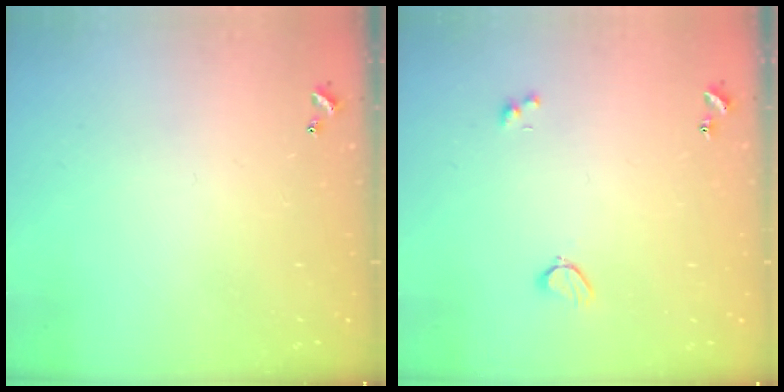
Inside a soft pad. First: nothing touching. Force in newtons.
{"total": 3.6, "press": 3.5, "slide": 0.8}